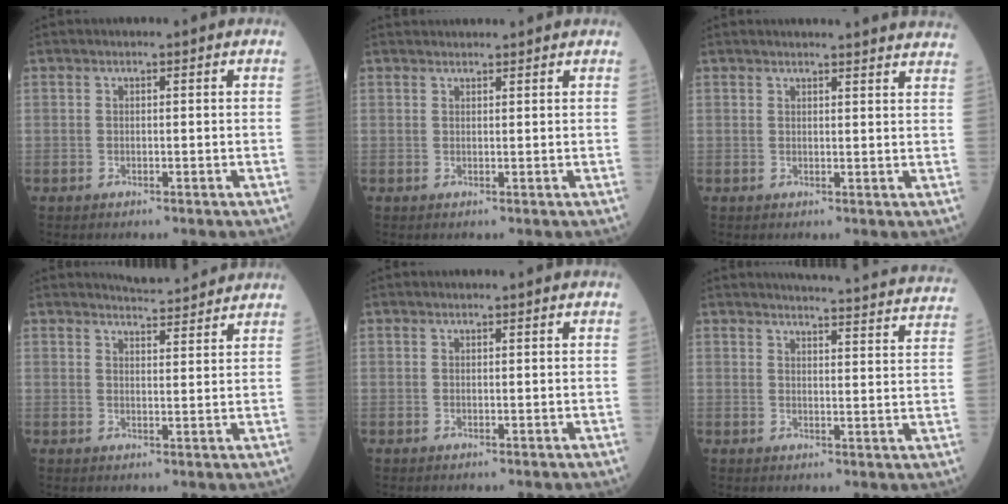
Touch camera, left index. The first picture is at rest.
{"total": 4.1, "force": [4.0, 0.3, 0.9], "torque": [-0.010, 0.031, 0.055]}
{"total": 11.9, "force": [11.6, 0.3, 2.7], "torque": [-0.019, -0.024, 0.109]}
{"total": 6.1, "force": [6.0, 0.3, 0.9], "torque": [-0.025, 0.006, 0.077]}
{"total": 0.9, "force": [0.9, 0.0, 0.3], "torque": [-0.006, 0.005, 0.013]}
{"total": 21.3, "force": [20.7, 0.7, 5.0], "torque": [-0.060, -0.070, 0.225]}